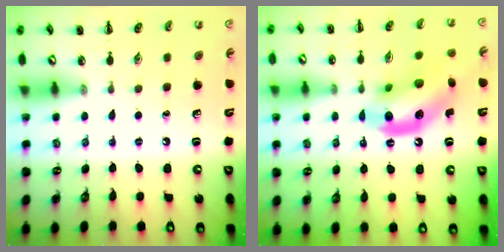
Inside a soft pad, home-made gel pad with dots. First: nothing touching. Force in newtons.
{"total": 14.8, "press": 14.4, "slide": 3.4}